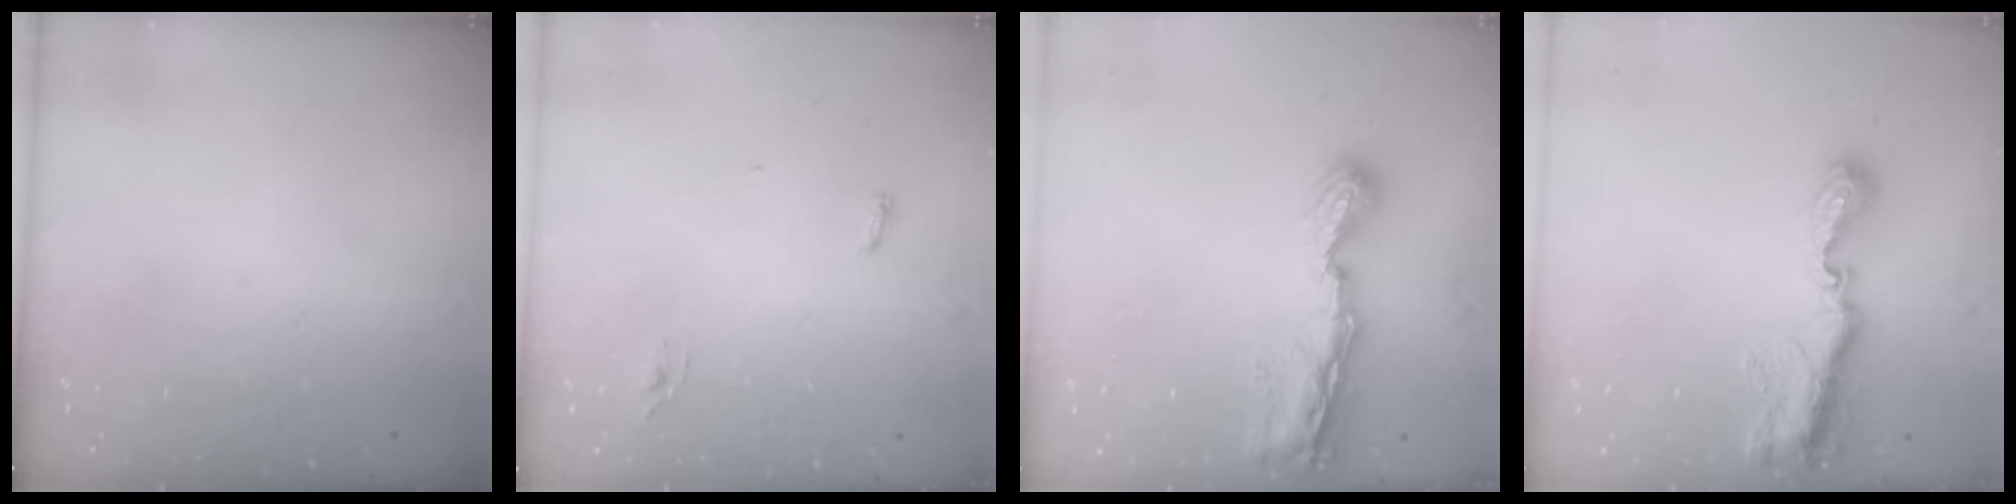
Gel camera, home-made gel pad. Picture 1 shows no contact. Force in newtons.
{"total": 3.6, "press": 3.2, "slide": 1.6}
{"total": 8.4, "press": 8.4, "slide": 1.1}
{"total": 9.9, "press": 9.9, "slide": 0.7}